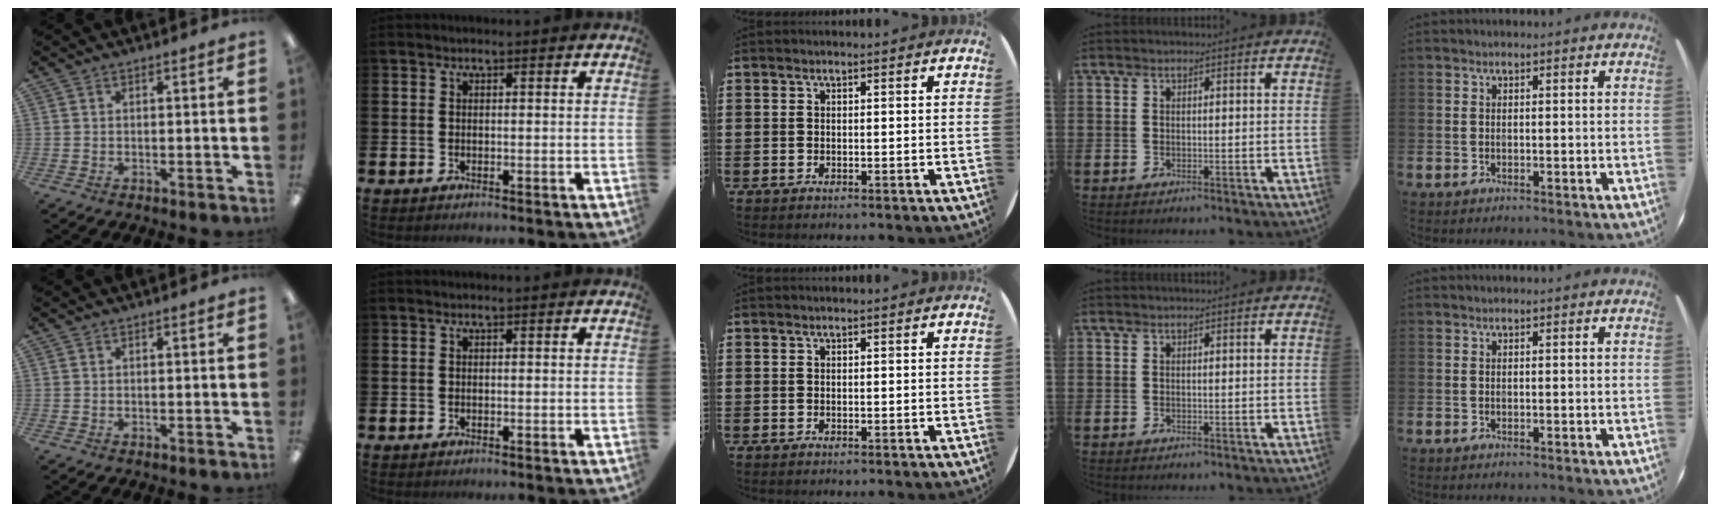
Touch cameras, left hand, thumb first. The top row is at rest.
{}